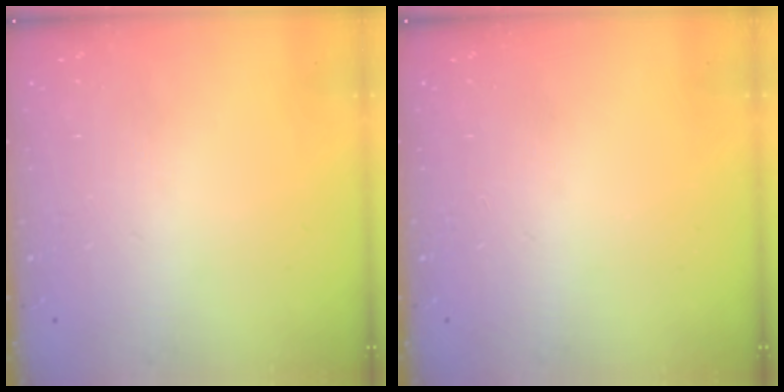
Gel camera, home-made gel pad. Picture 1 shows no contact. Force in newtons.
{"total": 0.0}